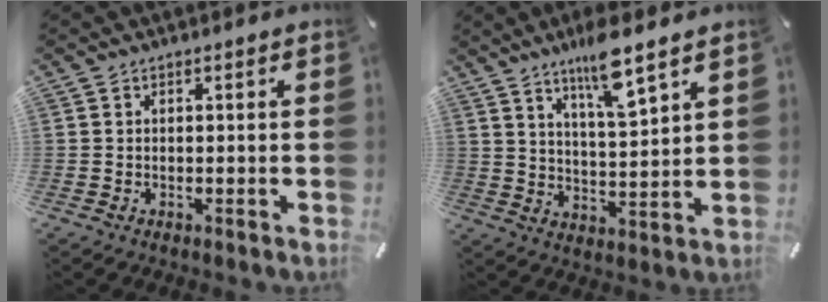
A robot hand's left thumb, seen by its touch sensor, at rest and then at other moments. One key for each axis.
{"total": 10.0, "fx": 7.6, "fy": 1.3, "fz": 6.3, "tx": -0.111, "ty": -0.043, "tz": 0.129}